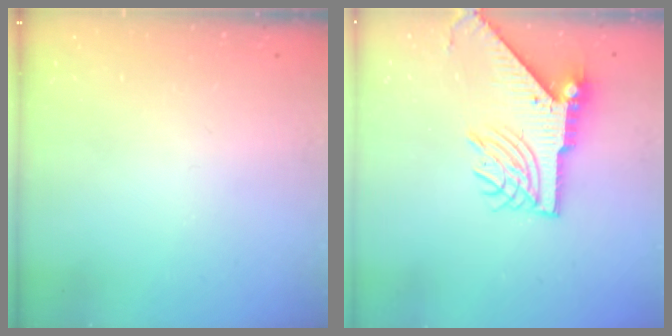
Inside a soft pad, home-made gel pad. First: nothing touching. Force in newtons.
{"total": 11.2, "press": 11.1, "slide": 1.3}